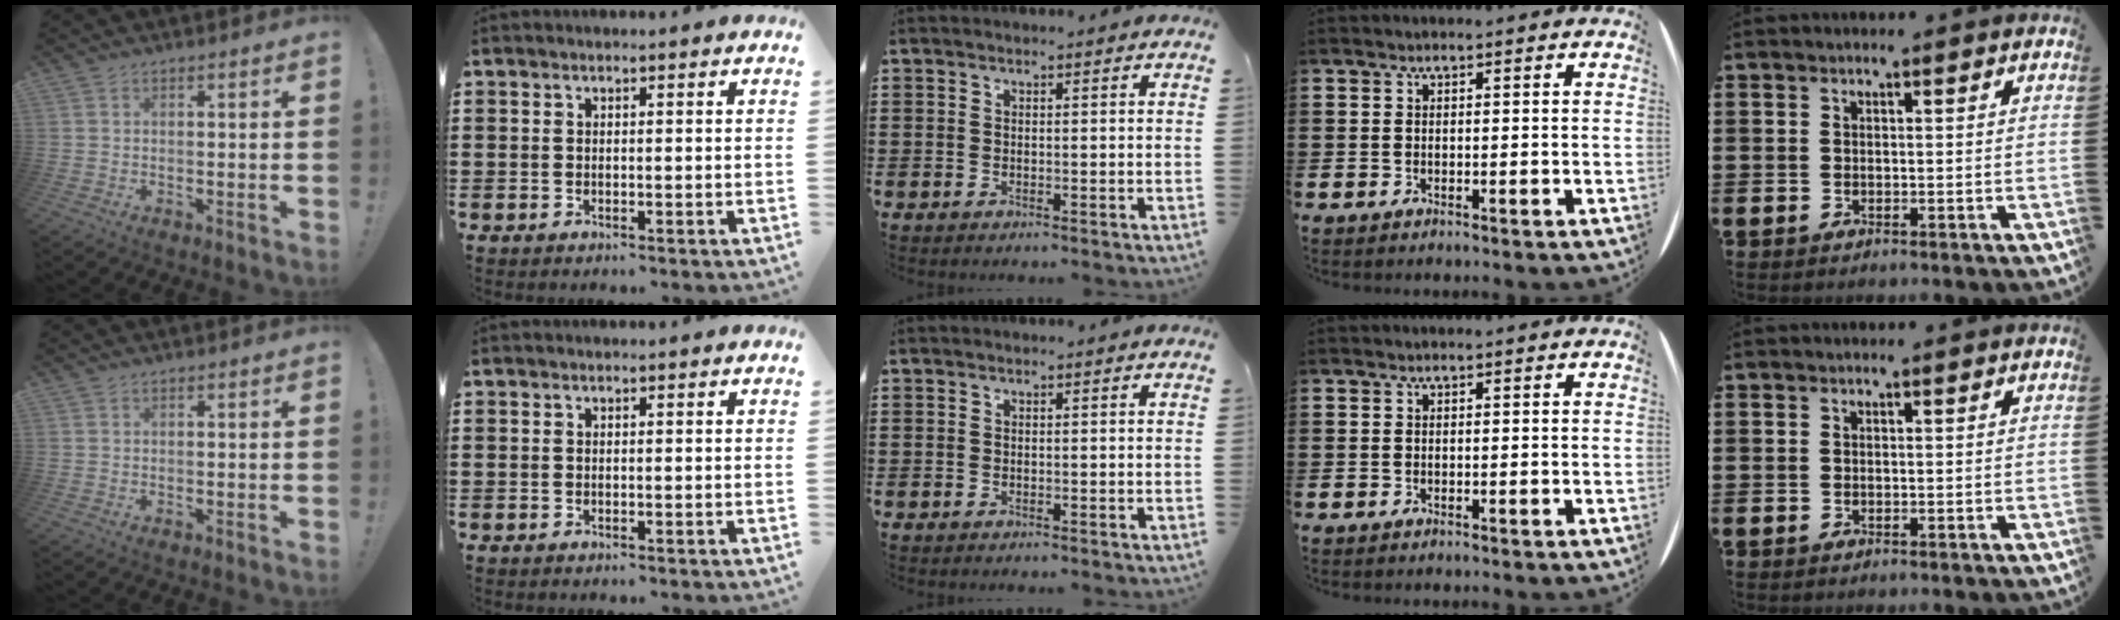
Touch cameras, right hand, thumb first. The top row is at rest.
{}